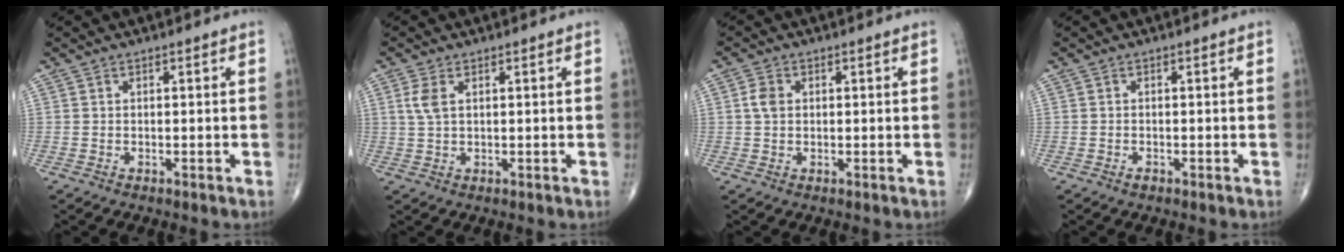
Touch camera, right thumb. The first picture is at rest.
{"total": 3.1, "force": [1.0, 1.5, 2.5], "torque": [-0.064, 0.007, 0.024]}
{"total": 2.7, "force": [0.4, 2.0, 1.8], "torque": [-0.035, 0.003, 0.006]}
{"total": 0.8, "force": [-0.5, 0.4, 0.4], "torque": [-0.005, 0.002, -0.011]}